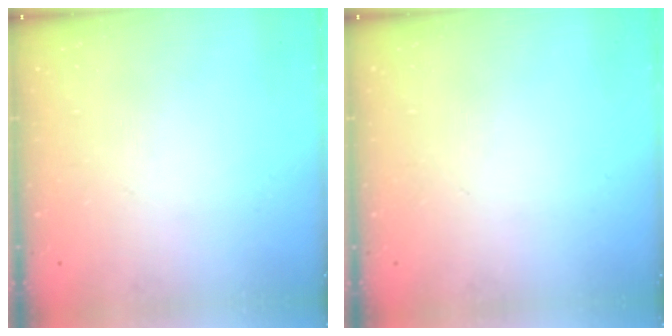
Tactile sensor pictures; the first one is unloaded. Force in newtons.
{"total": 0.0}